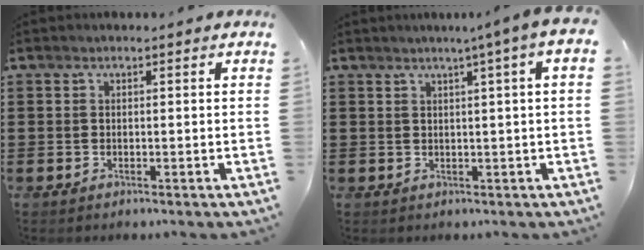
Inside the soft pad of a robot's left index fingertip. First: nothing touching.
{"total": 3.0, "force": [1.3, -0.5, 2.7], "torque": [-0.051, -0.005, 0.019]}